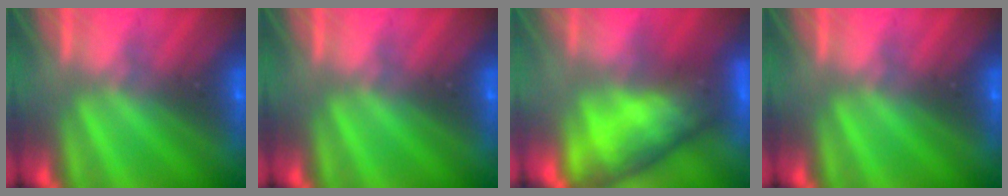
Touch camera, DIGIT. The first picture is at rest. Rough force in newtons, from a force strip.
{"total": 0.0}
{"total": 8.0}
{"total": 0.0}